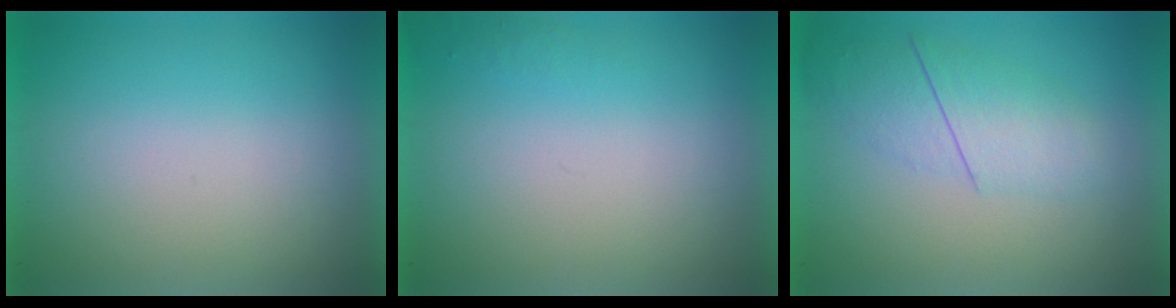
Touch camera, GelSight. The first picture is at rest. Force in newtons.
{"total": 1.0}
{"total": 2.3}